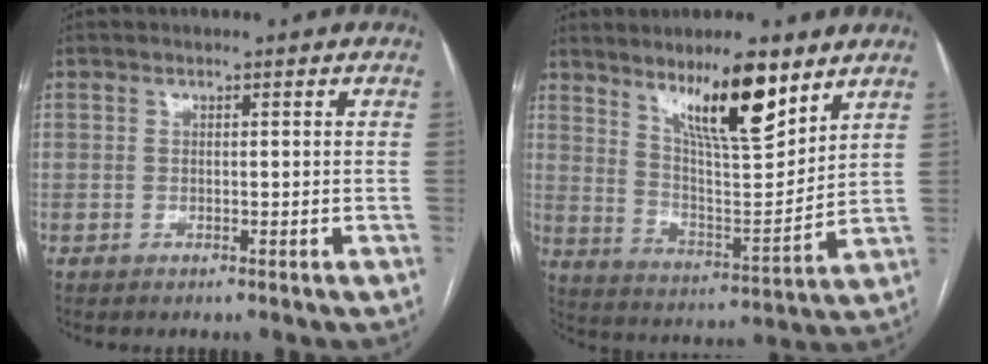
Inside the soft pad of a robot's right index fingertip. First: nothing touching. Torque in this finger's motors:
{"motor_torque": [1.01, 1.12, 0.30, 0.09]}